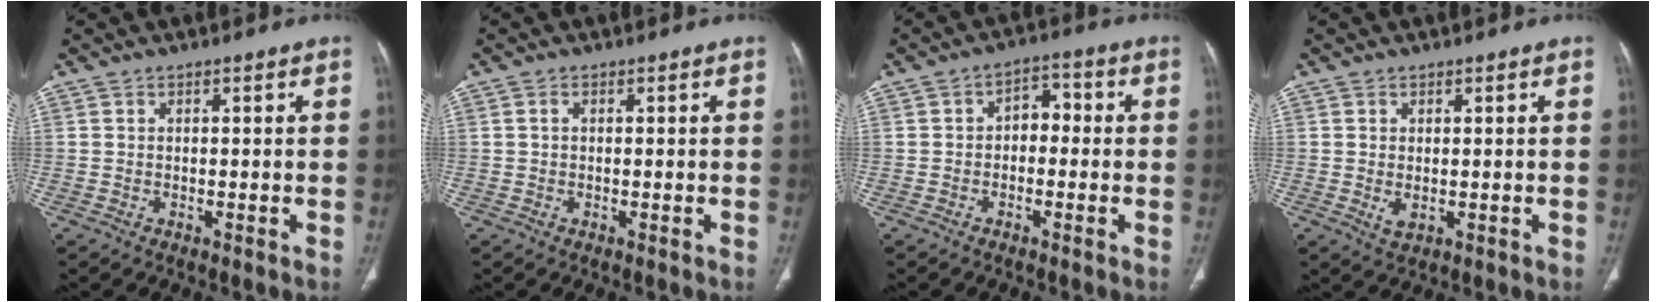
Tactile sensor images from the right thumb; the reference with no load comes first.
{"total": 0.7, "force": [0.1, 0.5, 0.5], "torque": [-0.012, 0.002, 0.002]}
{"total": 4.6, "force": [-0.5, 3.2, 3.2], "torque": [-0.030, 0.023, -0.021]}
{"total": 2.1, "force": [-0.1, 1.2, 1.7], "torque": [-0.031, -0.007, 0.006]}